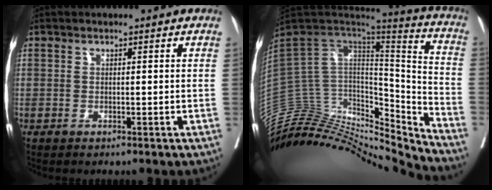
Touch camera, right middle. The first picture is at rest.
{"total": 32.5, "force": [-30.7, 5.7, 8.8], "torque": [-0.166, 0.008, -0.473]}